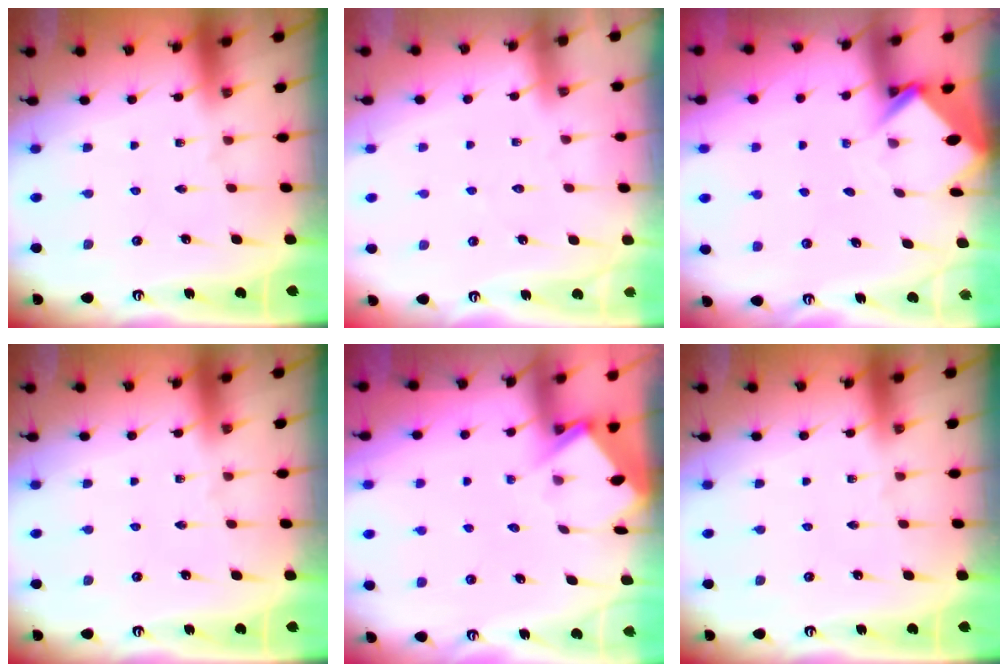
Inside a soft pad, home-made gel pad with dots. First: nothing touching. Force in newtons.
{"total": 2.8, "press": 2.8, "slide": 0.3}
{"total": 3.9, "press": 3.9, "slide": 0.1}
{"total": 0.0}
{"total": 3.9, "press": 3.9, "slide": 0.4}
{"total": 0.0}